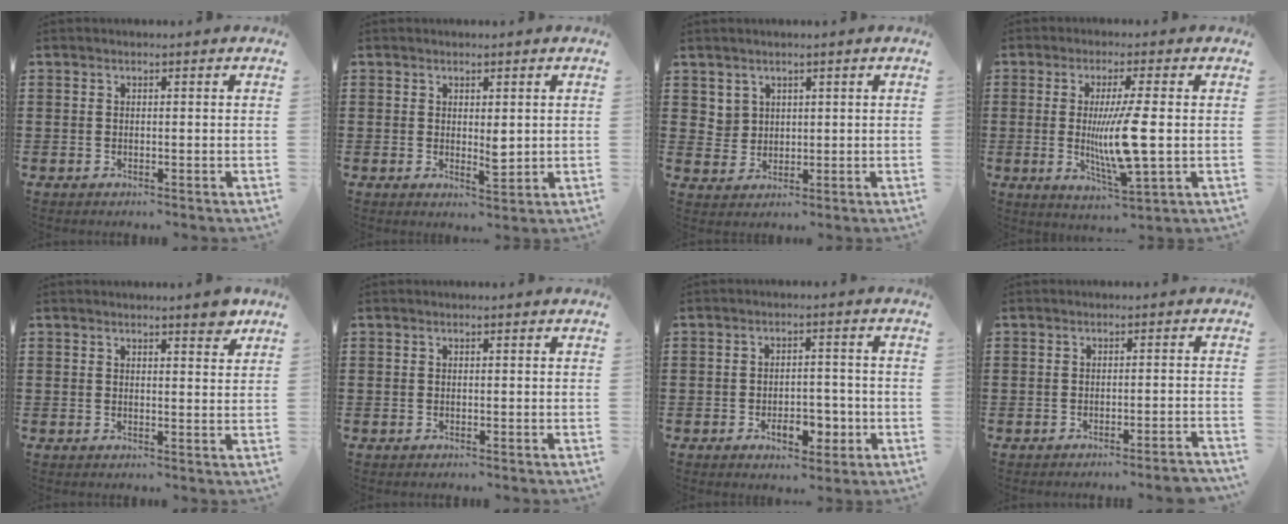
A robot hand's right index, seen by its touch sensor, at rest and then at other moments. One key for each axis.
{"total": 2.6, "fx": 0.6, "fy": 1.4, "fz": 2.2, "tx": -0.026, "ty": -0.005, "tz": 0.008}
{"total": 3.1, "fx": 1.8, "fy": 2.5, "fz": 0.3, "tx": -0.018, "ty": 0.010, "tz": 0.036}
{"total": 9.5, "fx": -0.5, "fy": 1.4, "fz": 9.4, "tx": -0.182, "ty": -0.015, "tz": -0.015}
{"total": 3.0, "fx": 2.5, "fy": 0.7, "fz": 1.6, "tx": -0.019, "ty": -0.001, "tz": 0.041}
{"total": 0.0}
{"total": 6.0, "fx": -2.4, "fy": 3.3, "fz": 4.4, "tx": -0.061, "ty": 0.004, "tz": -0.044}
{"total": 2.0, "fx": -1.8, "fy": -0.3, "fz": 0.7, "tx": -0.013, "ty": 0.000, "tz": -0.037}